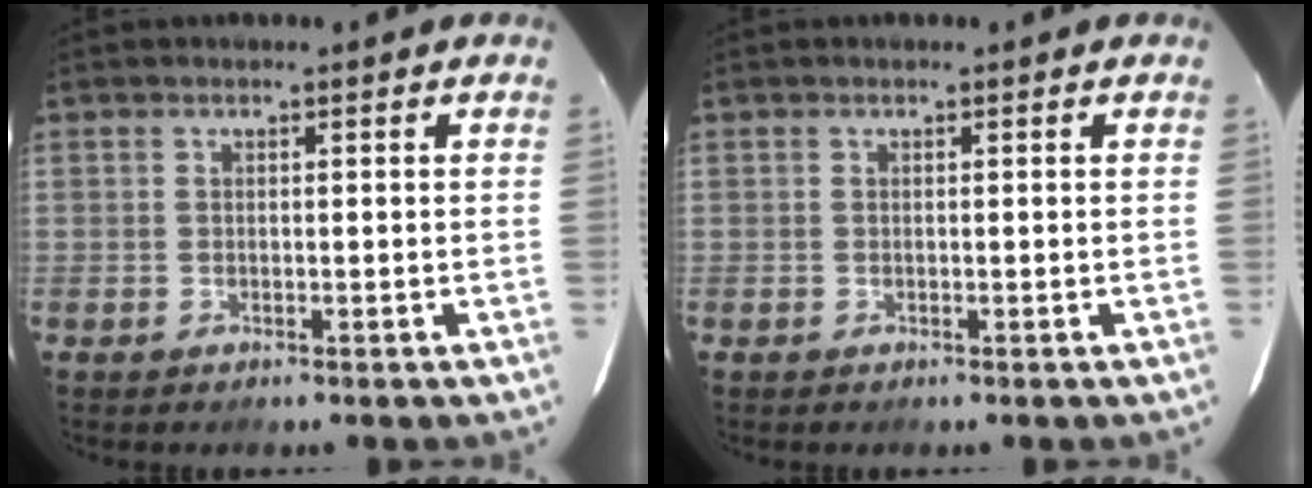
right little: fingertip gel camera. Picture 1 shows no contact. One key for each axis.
{"total": 0.0}